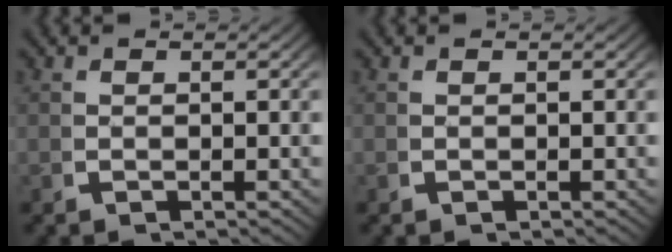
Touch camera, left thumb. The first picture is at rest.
{"total": 0.0}